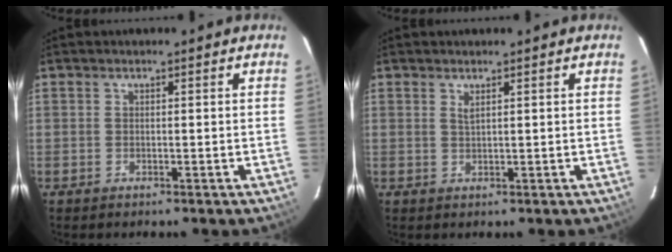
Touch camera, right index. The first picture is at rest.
{"total": 1.1, "force": [0.7, 0.2, 0.8], "torque": [-0.015, 0.000, 0.013]}